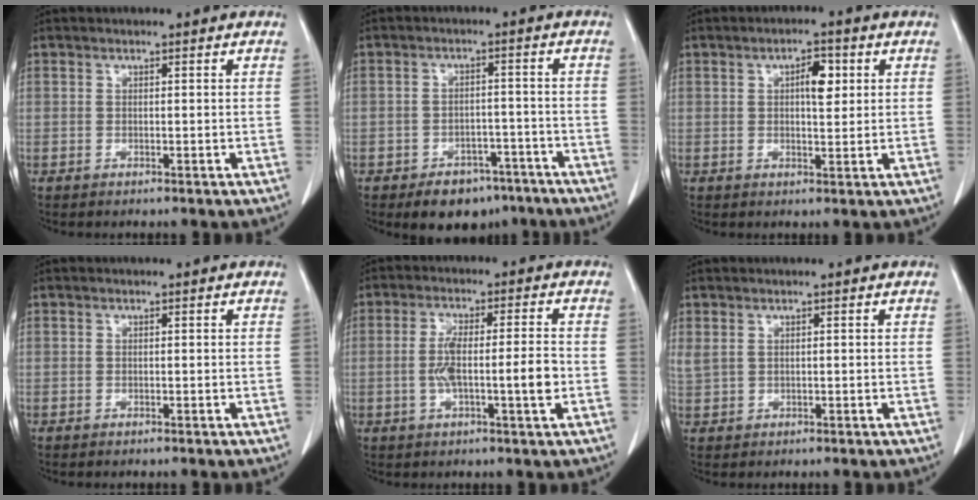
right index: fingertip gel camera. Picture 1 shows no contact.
{"total": 7.9, "force": [-5.6, 4.7, 2.9], "torque": [-0.028, 0.012, -0.076]}
{"total": 4.1, "force": [1.1, 1.5, 3.6], "torque": [-0.058, 0.005, 0.017]}
{"total": 0.0}
{"total": 7.7, "force": [-1.3, 0.8, 7.5], "torque": [-0.141, 0.009, -0.023]}
{"total": 1.9, "force": [1.0, 1.0, 1.2], "torque": [-0.041, 0.015, 0.034]}